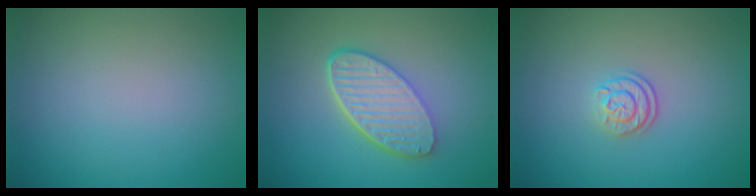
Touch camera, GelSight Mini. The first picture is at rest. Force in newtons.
{"total": 6.0, "press": 4.5, "slide": 3.9}
{"total": 2.2, "press": 1.7, "slide": 1.4}